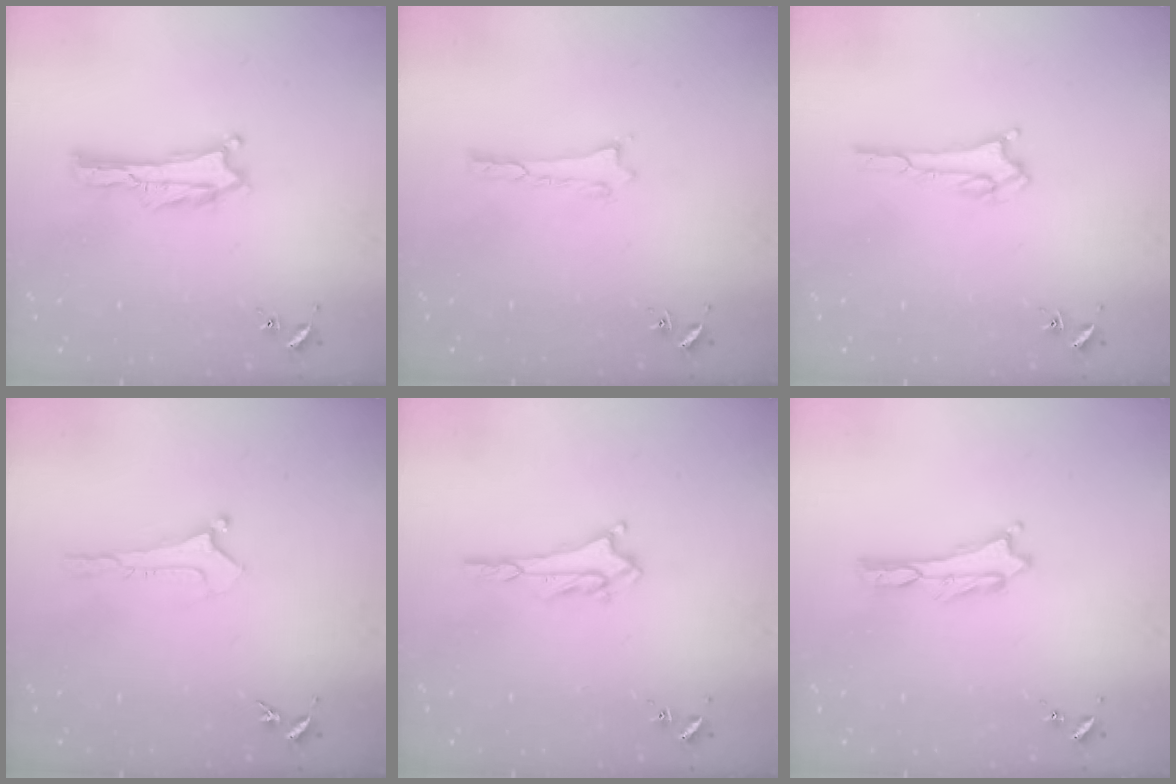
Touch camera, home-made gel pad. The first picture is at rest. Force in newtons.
{"total": 0.0}
{"total": 1.8, "press": 1.8, "slide": 0.2}
{"total": 0.0}
{"total": 2.4, "press": 2.4, "slide": 0.4}
{"total": 0.0}